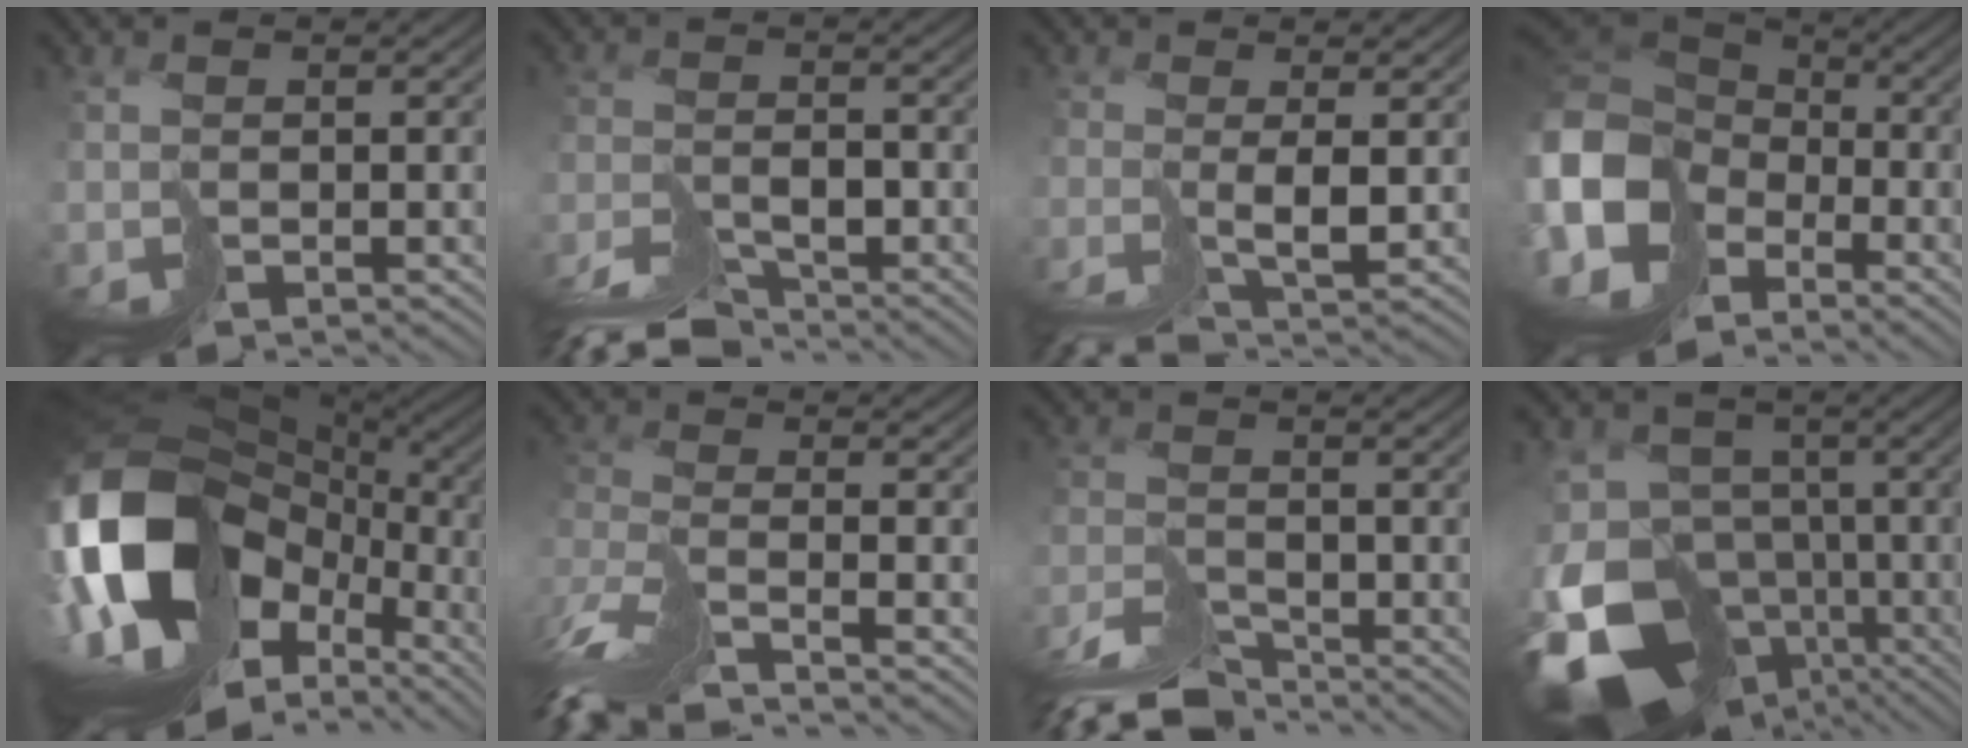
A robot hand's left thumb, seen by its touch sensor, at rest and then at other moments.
{"total": 6.6, "force": [-6.2, 1.1, 1.9], "torque": [-0.026, -0.003, -0.115]}
{"total": 3.0, "force": [-1.7, -0.7, 2.3], "torque": [-0.035, -0.003, -0.036]}
{"total": 14.2, "force": [-4.0, 10.8, 8.3], "torque": [-0.242, -0.026, -0.084]}
{"total": 18.7, "force": [-2.7, 12.0, 14.0], "torque": [-0.296, -0.035, -0.018]}
{"total": 9.5, "force": [-8.4, 0.7, 4.4], "torque": [-0.091, -0.008, -0.153]}
{"total": 7.1, "force": [-6.8, 1.0, 1.8], "torque": [-0.028, -0.005, -0.129]}
{"total": 17.5, "force": [-8.8, 11.9, 9.3], "torque": [-0.212, -0.033, -0.099]}